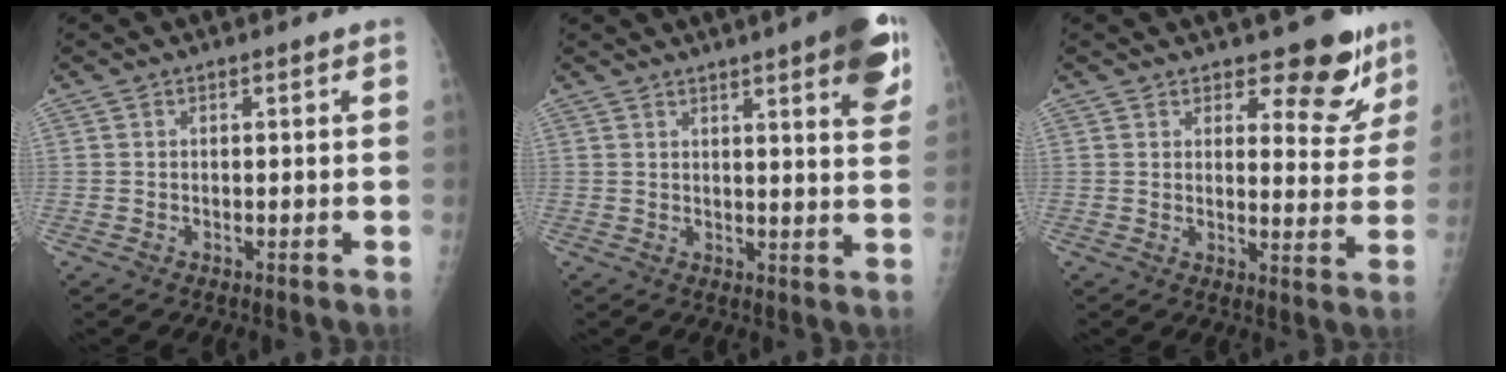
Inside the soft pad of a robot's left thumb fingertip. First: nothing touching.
{"total": 12.4, "force": [6.7, 2.3, 10.2], "torque": [-0.107, -0.024, 0.076]}
{"total": 9.2, "force": [7.1, 4.2, 4.3], "torque": [-0.014, -0.052, 0.091]}